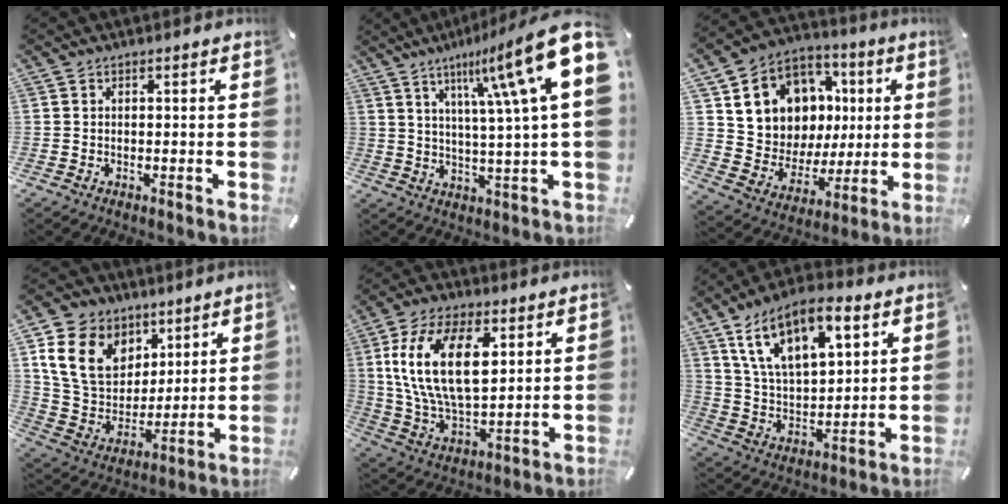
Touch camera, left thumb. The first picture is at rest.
{"total": 17.7, "force": [7.8, 1.9, 15.8], "torque": [-0.256, -0.035, 0.110]}
{"total": 13.3, "force": [3.9, 12.1, 4.0], "torque": [-0.065, -0.031, 0.088]}
{"total": 17.0, "force": [6.9, 13.4, 7.8], "torque": [-0.157, -0.022, 0.137]}
{"total": 18.7, "force": [5.8, 10.3, 14.5], "torque": [-0.323, -0.004, 0.097]}
{"total": 15.7, "force": [9.4, 8.2, 9.5], "torque": [-0.187, -0.031, 0.167]}